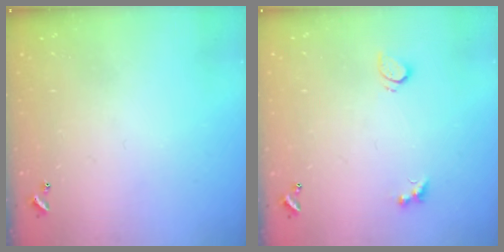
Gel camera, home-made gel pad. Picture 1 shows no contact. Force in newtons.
{"total": 3.1, "press": 2.8, "slide": 1.3}